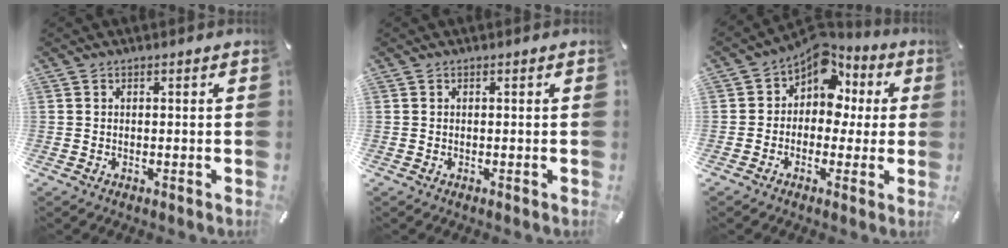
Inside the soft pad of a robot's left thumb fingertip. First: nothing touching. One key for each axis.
{"total": 0.0}
{"total": 9.3, "fx": 4.1, "fy": 7.0, "fz": 4.6, "tx": -0.086, "ty": -0.034, "tz": 0.076}